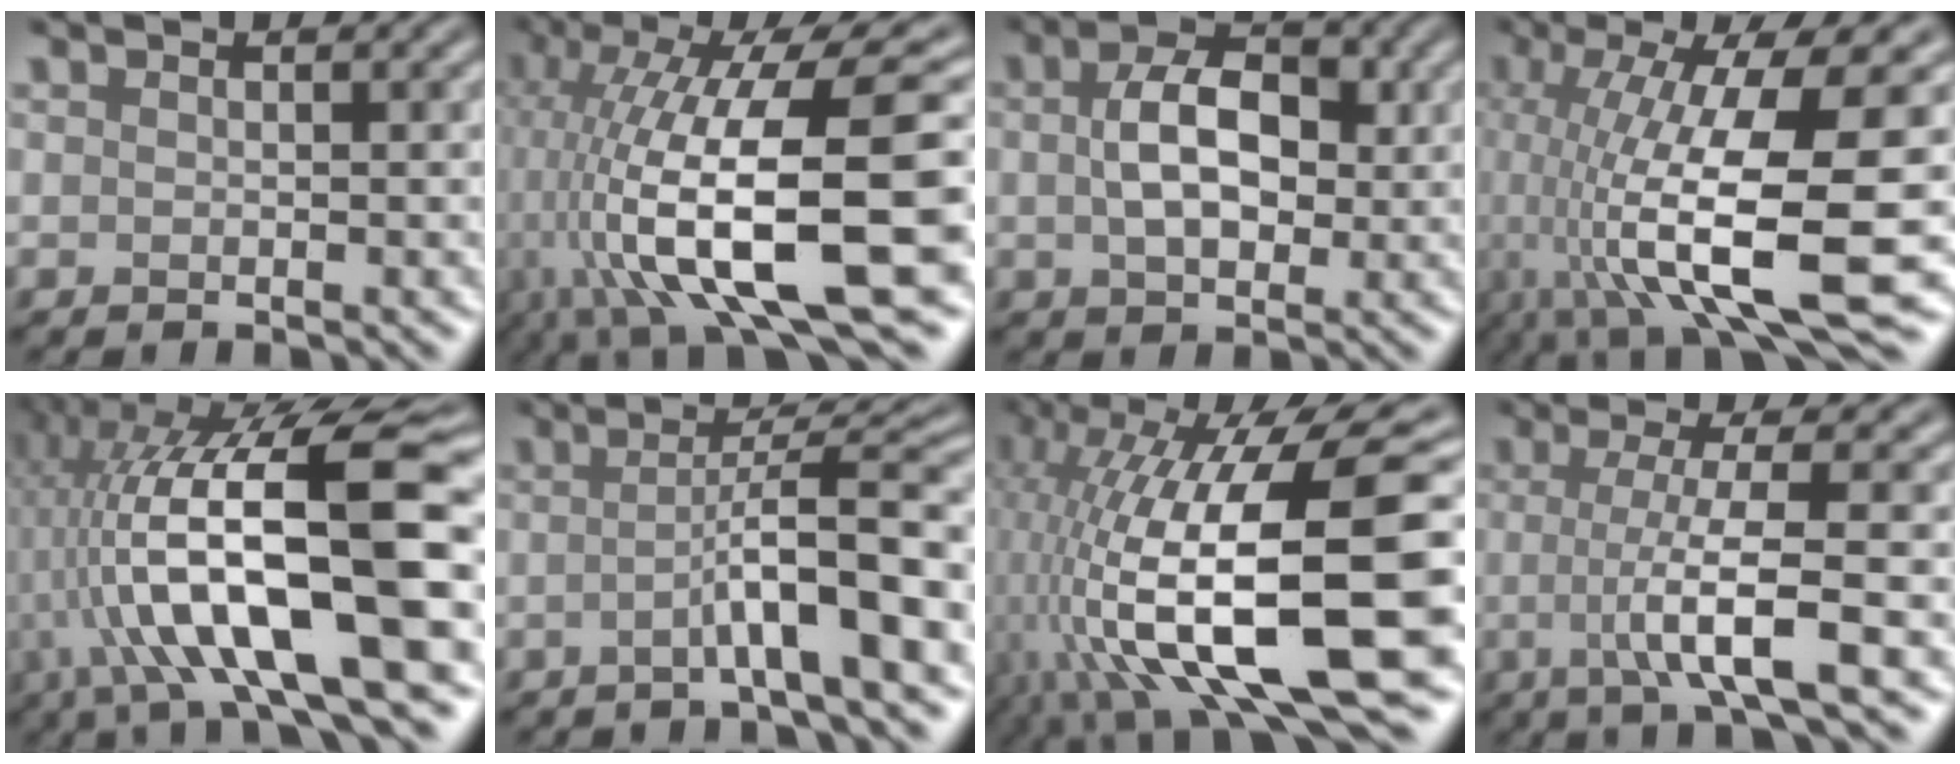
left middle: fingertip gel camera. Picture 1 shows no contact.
{"total": 15.5, "force": [-2.7, 5.1, 14.4], "torque": [-0.250, 0.014, -0.039]}
{"total": 5.3, "force": [0.7, 3.2, 4.2], "torque": [-0.076, 0.010, 0.010]}
{"total": 14.3, "force": [-2.3, 3.7, 13.6], "torque": [-0.234, -0.003, -0.024]}
{"total": 18.3, "force": [-1.5, 5.2, 17.5], "torque": [-0.277, 0.031, -0.012]}
{"total": 6.9, "force": [-1.4, 1.0, 6.7], "torque": [-0.094, 0.023, -0.030]}
{"total": 16.5, "force": [-2.6, 7.1, 14.7], "torque": [-0.270, 0.003, -0.040]}
{"total": 5.8, "force": [-0.8, 0.9, 5.7], "torque": [-0.093, -0.001, -0.016]}